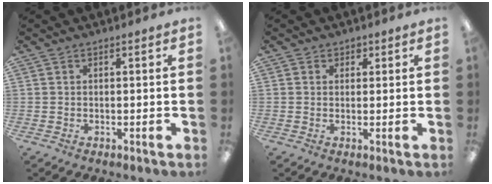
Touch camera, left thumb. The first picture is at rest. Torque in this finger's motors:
{"motor_torque": [-0.02, 0.06, -0.12, -0.20, 0.00]}